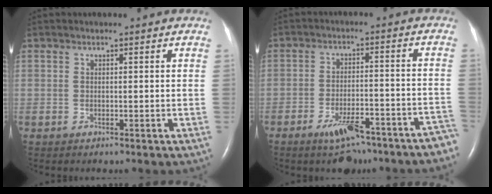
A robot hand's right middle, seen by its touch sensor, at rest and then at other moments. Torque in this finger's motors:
{"motor_torque": [0.15, -0.14, 0.12, 0.06]}